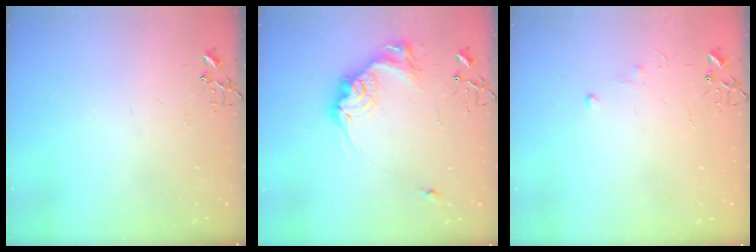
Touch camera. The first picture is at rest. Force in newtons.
{"total": 17.4, "press": 17.3, "slide": 1.4}
{"total": 4.0, "press": 4.0, "slide": 0.5}